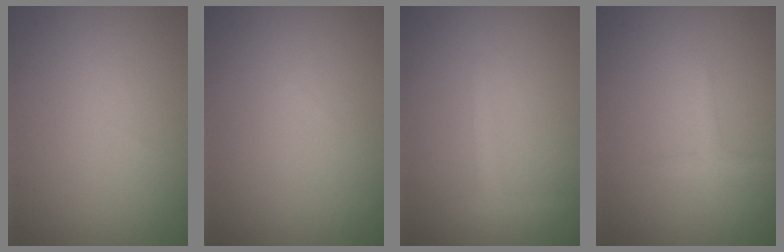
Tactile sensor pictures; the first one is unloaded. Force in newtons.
{"total": 0.0}
{"total": 1.4, "press": 1.4, "slide": 0.2}
{"total": 1.1, "press": 1.1, "slide": 0.1}